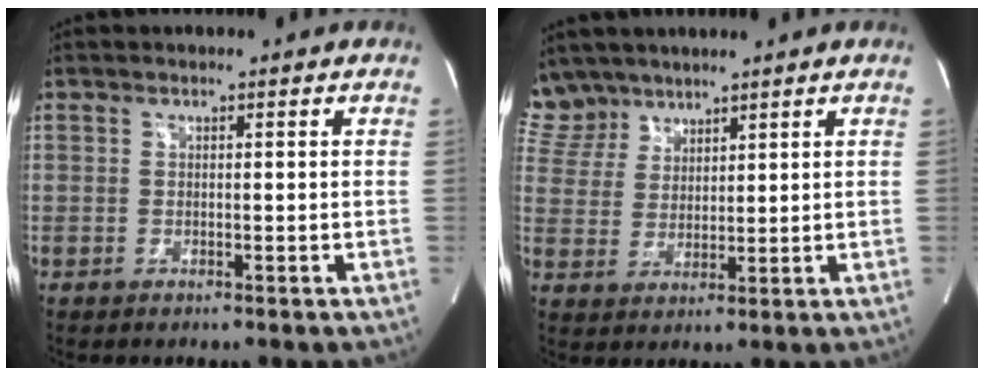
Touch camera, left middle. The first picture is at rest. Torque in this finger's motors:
{"motor_torque": [0.77, -0.73, 0.02, -0.06]}